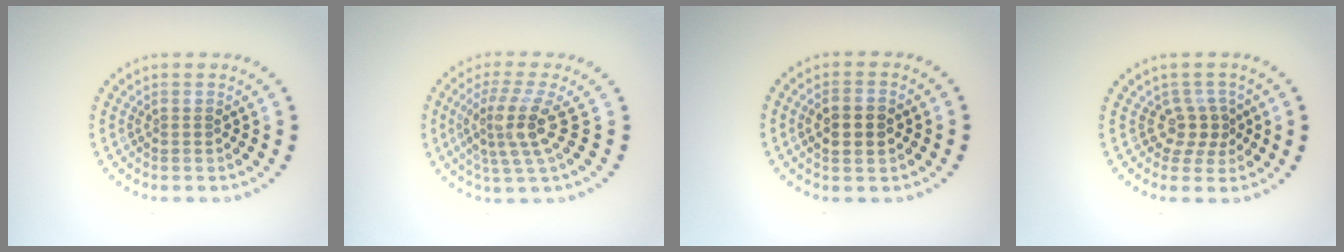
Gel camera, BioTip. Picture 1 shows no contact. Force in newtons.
{"total": 4.0, "press": 2.9, "slide": 2.8}
{"total": 2.8, "press": 2.8, "slide": 0.2}
{"total": 2.4, "press": 1.6, "slide": 1.8}